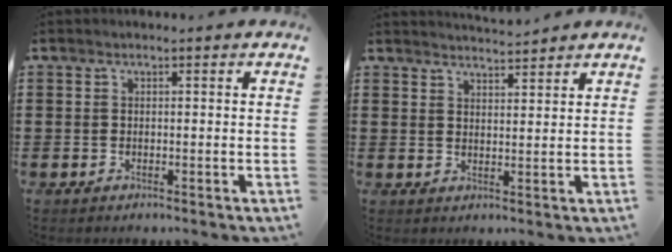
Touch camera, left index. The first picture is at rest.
{"total": 3.1, "force": [3.1, 0.0, 0.2], "torque": [-0.011, -0.009, 0.059]}